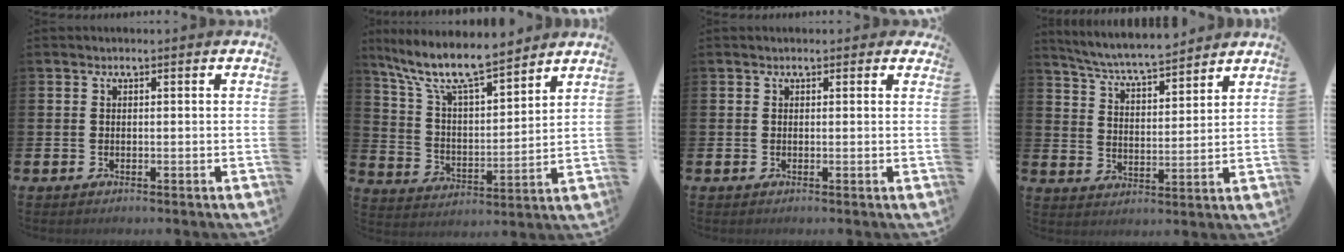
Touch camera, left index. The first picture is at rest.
{"total": 10.6, "force": [9.3, 1.9, 4.7], "torque": [-0.133, -0.052, 0.162]}
{"total": 0.5, "force": [0.3, 0.4, 0.2], "torque": [-0.004, 0.006, 0.005]}
{"total": 6.4, "force": [6.1, 0.2, 1.6], "torque": [-0.058, -0.041, 0.108]}